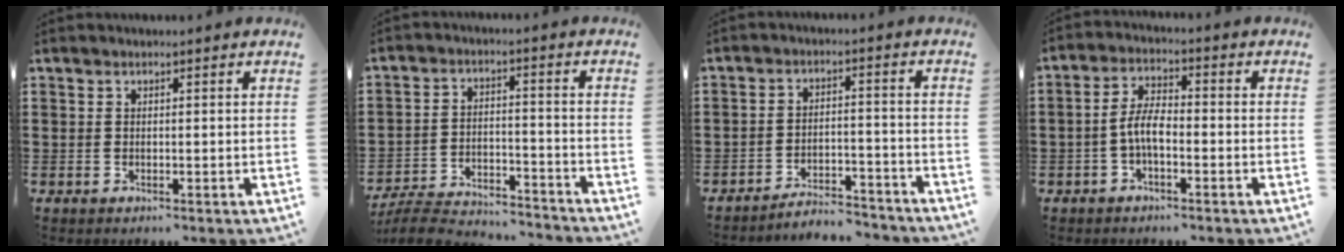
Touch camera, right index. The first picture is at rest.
{"total": 6.2, "force": [-6.0, 0.9, 1.4], "torque": [-0.038, 0.007, -0.122]}
{"total": 4.5, "force": [-4.4, 0.4, 0.7], "torque": [-0.018, 0.006, -0.091]}
{"total": 5.2, "force": [-1.5, 2.0, 4.5], "torque": [-0.102, 0.003, -0.035]}